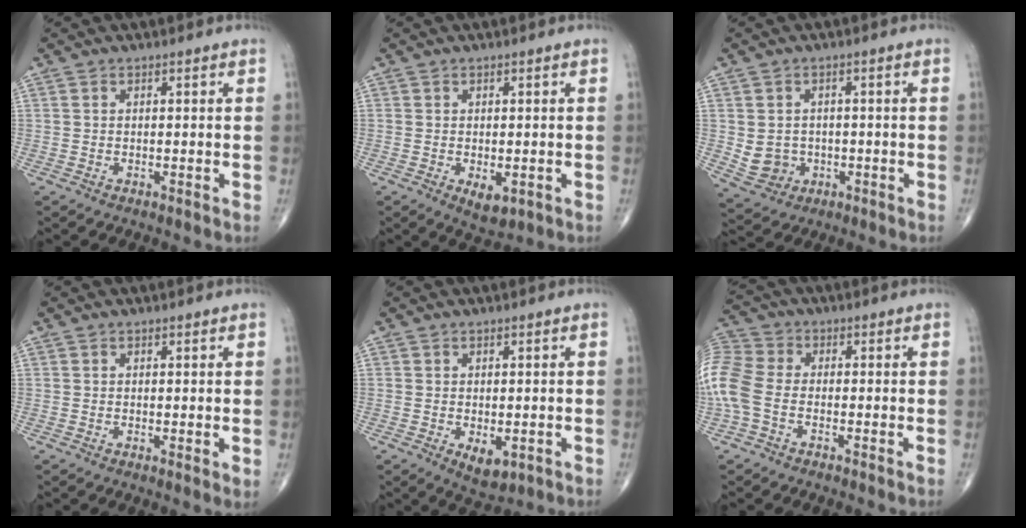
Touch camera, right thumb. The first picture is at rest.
{"total": 3.6, "force": [-1.0, 2.0, 2.8], "torque": [-0.039, -0.007, -0.005]}
{"total": 5.5, "force": [-0.6, 5.1, 2.0], "torque": [-0.014, 0.005, 0.003]}
{"total": 1.3, "force": [0.3, 0.4, 1.2], "torque": [-0.023, -0.007, 0.003]}
{"total": 4.1, "force": [-1.1, 2.3, 3.2], "torque": [-0.044, -0.008, -0.005]}
{"total": 12.9, "force": [-2.3, 9.1, 8.9], "torque": [-0.238, 0.023, -0.051]}